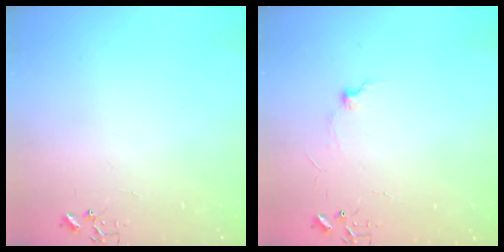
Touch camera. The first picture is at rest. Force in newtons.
{"total": 5.3, "press": 5.2, "slide": 0.7}